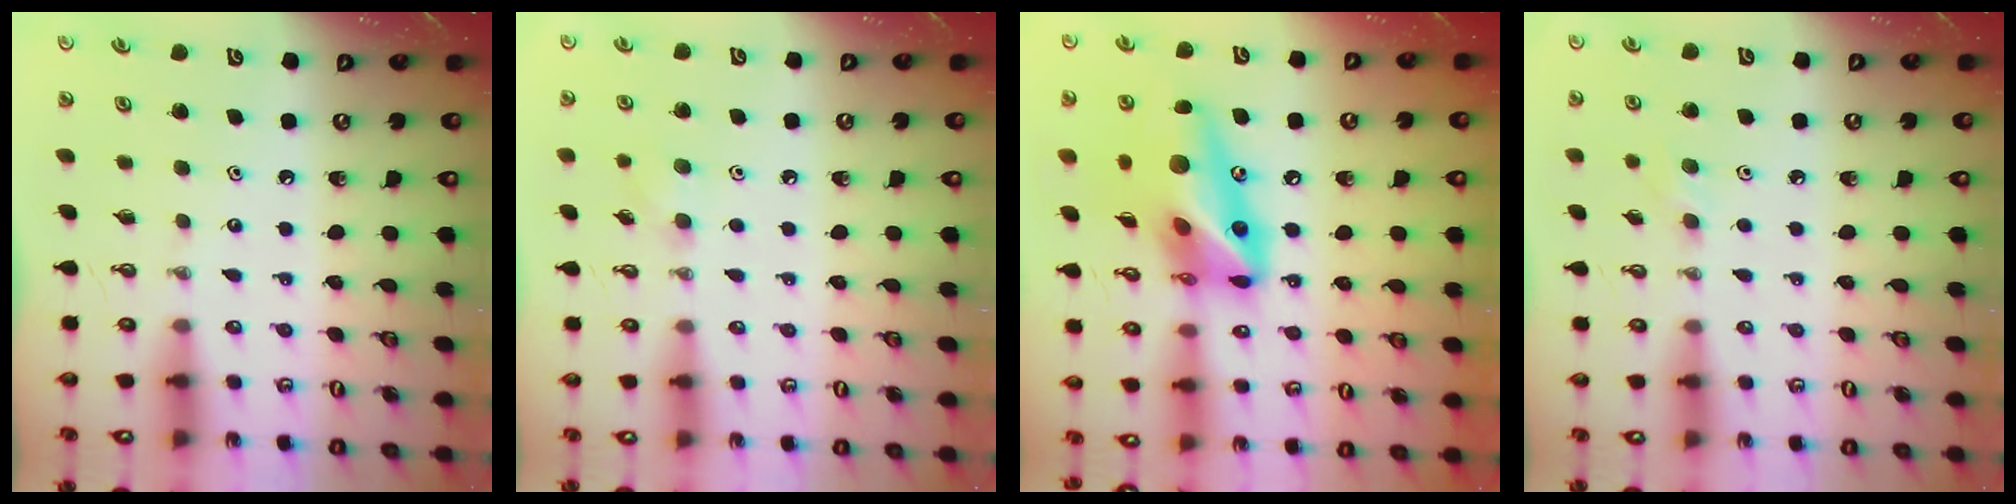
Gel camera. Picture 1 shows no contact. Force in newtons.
{"total": 6.4, "press": 6.2, "slide": 1.4}
{"total": 19.3, "press": 19.0, "slide": 3.2}
{"total": 7.2, "press": 6.2, "slide": 3.7}